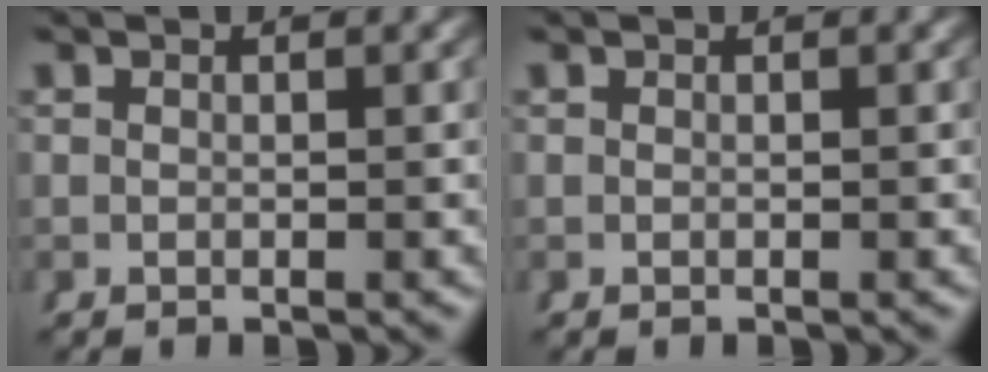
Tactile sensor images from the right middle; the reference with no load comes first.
{"total": 0.0}